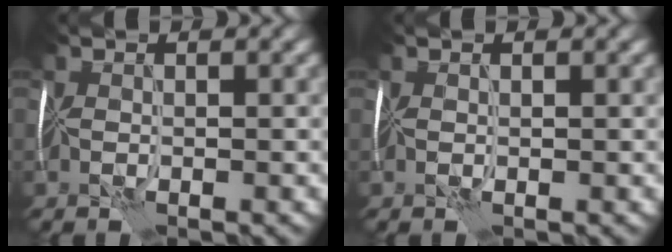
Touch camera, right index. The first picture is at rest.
{"total": 0.0}